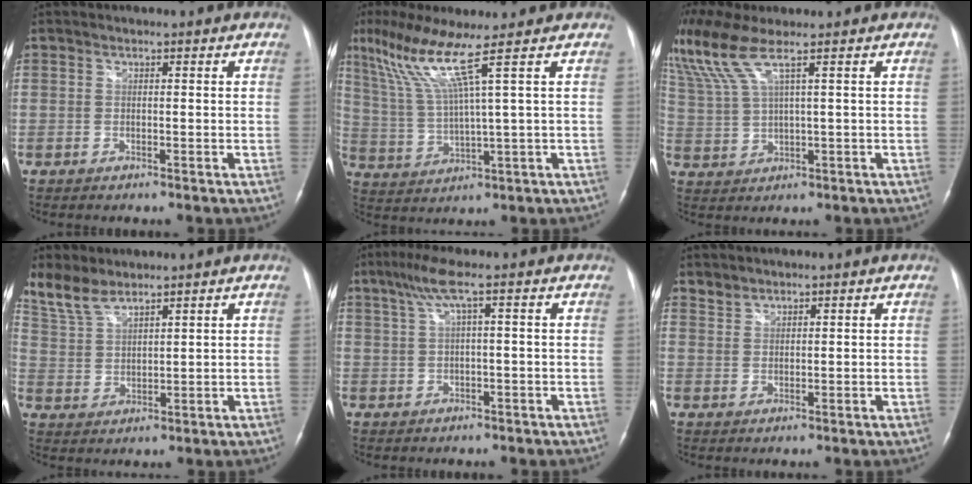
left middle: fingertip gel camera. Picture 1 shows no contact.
{"total": 8.9, "force": [5.0, -2.1, 7.1], "torque": [-0.148, 0.002, 0.106]}
{"total": 8.4, "force": [5.7, 0.3, 6.2], "torque": [-0.161, 0.015, 0.122]}
{"total": 5.9, "force": [5.3, 1.5, 2.1], "torque": [-0.059, 0.013, 0.120]}
{"total": 4.1, "force": [1.6, -0.7, 3.7], "torque": [-0.083, 0.023, 0.037]}
{"total": 1.7, "force": [1.6, 0.6, -0.2], "torque": [0.006, 0.006, 0.029]}